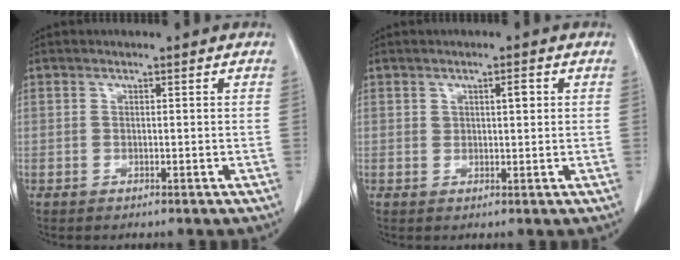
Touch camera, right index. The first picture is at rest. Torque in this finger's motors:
{"motor_torque": [0.04, 0.09, 0.03, 0.00]}